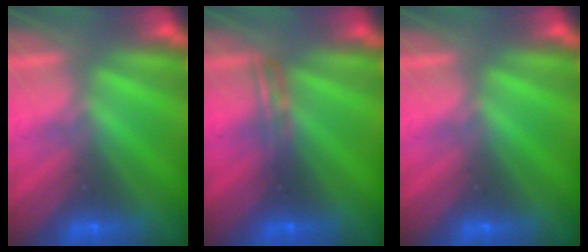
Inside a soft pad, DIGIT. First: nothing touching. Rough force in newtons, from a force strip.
{"total": 2.4}
{"total": 0.0}